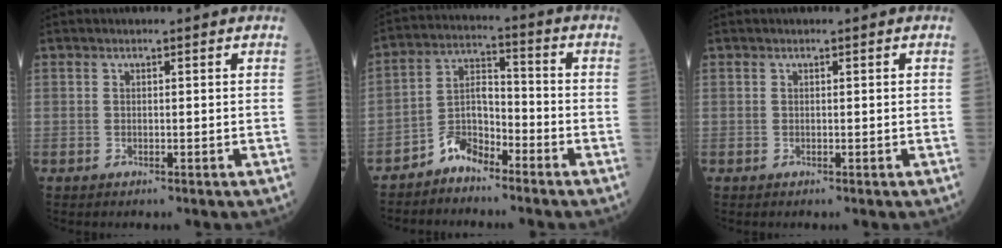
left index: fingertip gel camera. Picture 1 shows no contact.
{"total": 5.9, "force": [-4.7, 2.5, 2.5], "torque": [-0.043, 0.012, -0.097]}
{"total": 0.0}